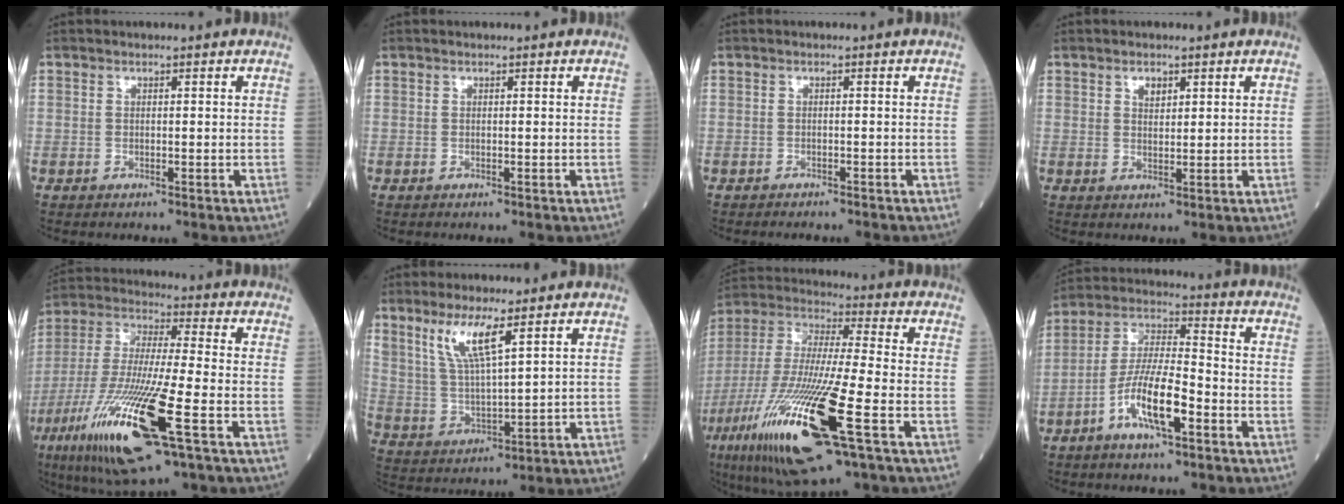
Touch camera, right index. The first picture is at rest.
{"total": 0.0}
{"total": 3.3, "force": [-3.2, 0.4, 0.9], "torque": [-0.008, -0.005, -0.040]}
{"total": 1.9, "force": [1.1, 1.0, 1.2], "torque": [-0.019, 0.000, 0.020]}
{"total": 20.2, "force": [-8.5, 1.8, 18.2], "torque": [-0.398, -0.044, -0.157]}
{"total": 7.8, "force": [4.7, 0.7, 6.1], "torque": [-0.132, -0.005, 0.101]}
{"total": 23.7, "force": [-9.7, 2.5, 21.5], "torque": [-0.462, -0.052, -0.175]}
{"total": 10.5, "force": [-4.9, 2.0, 9.0], "torque": [-0.183, 0.004, -0.095]}